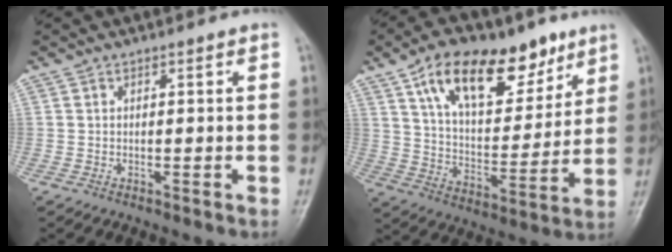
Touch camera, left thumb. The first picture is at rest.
{"total": 21.2, "force": [12.3, 10.6, 13.6], "torque": [-0.174, -0.037, 0.211]}